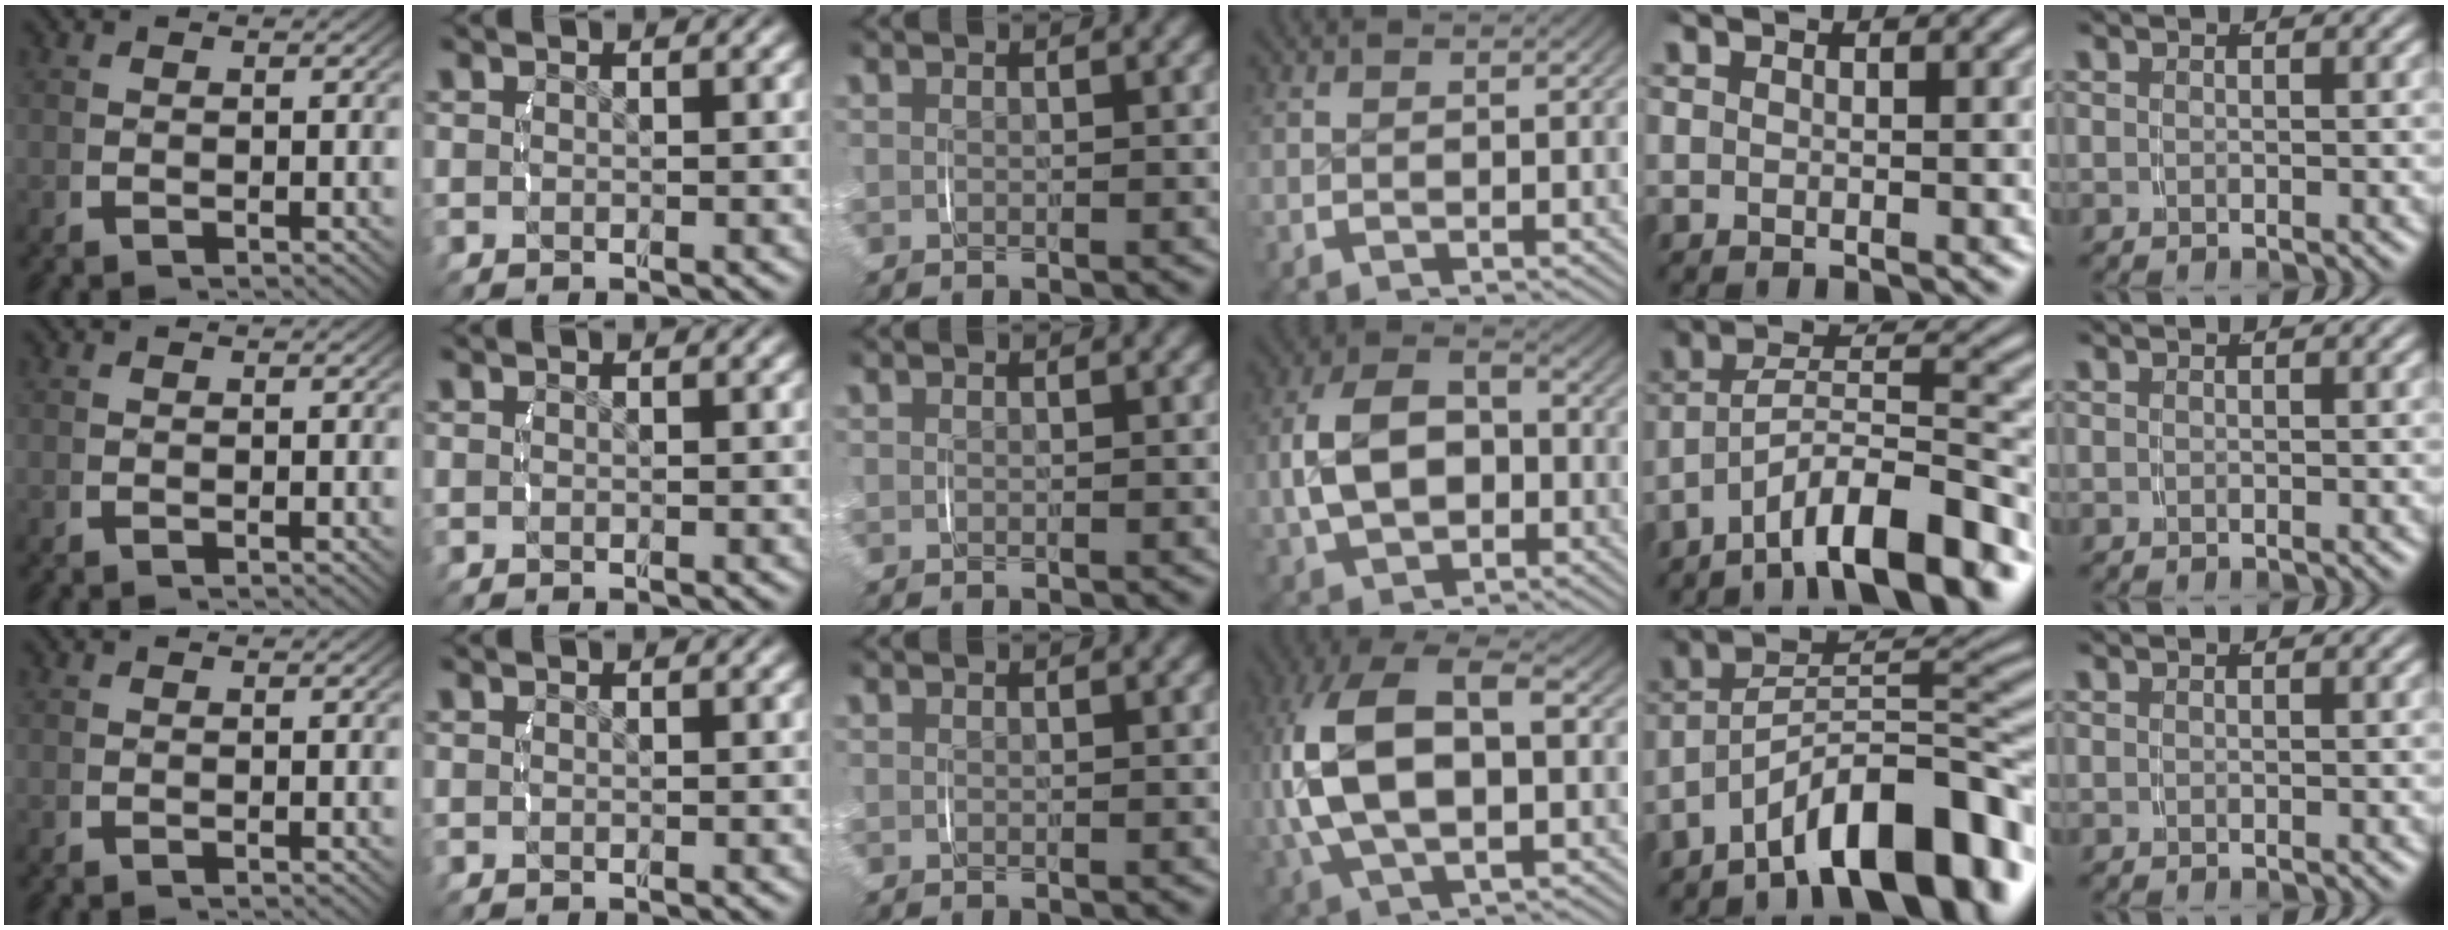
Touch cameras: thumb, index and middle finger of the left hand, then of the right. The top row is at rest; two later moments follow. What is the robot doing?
{"motion": "lift_and_place", "object": "pen bag"}